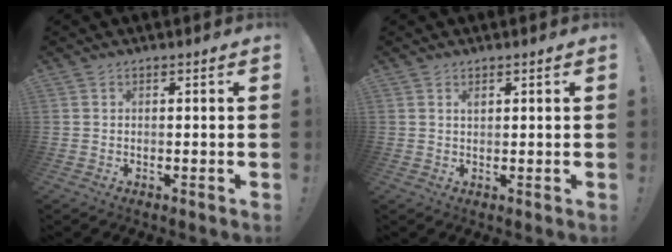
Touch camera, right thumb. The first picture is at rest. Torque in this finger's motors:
{"motor_torque": [0.54, 0.23, 0.27, 0.06, 0.00]}